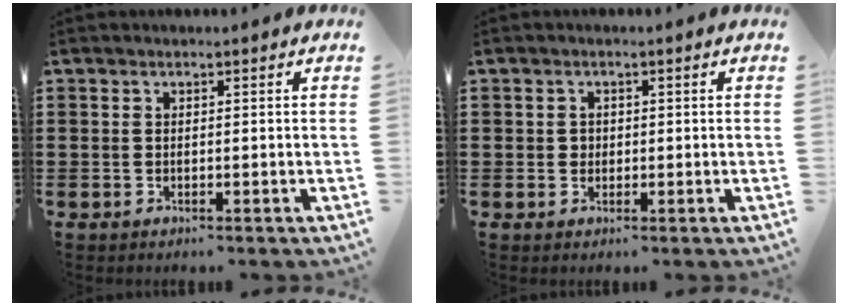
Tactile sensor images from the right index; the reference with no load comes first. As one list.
[{"total": 1.2, "force": [0.1, 1.1, 0.3], "torque": [-0.009, 0.005, 0.002]}]